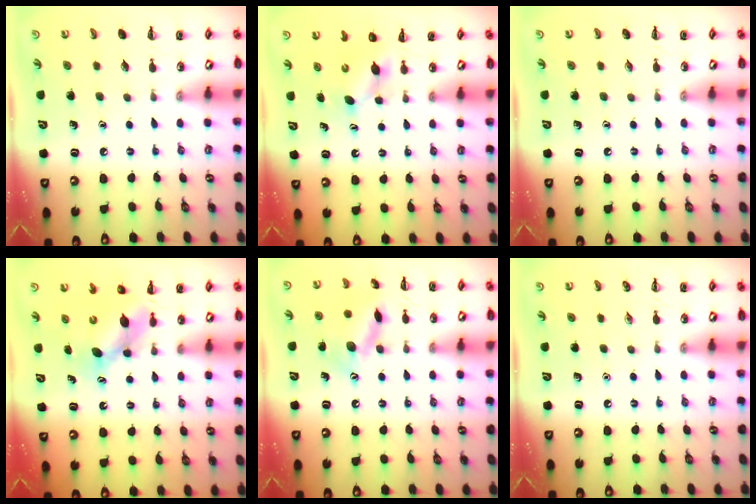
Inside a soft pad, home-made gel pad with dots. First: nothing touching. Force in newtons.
{"total": 4.0, "press": 3.8, "slide": 1.1}
{"total": 0.0}
{"total": 6.1, "press": 6.0, "slide": 0.9}
{"total": 12.4, "press": 12.4, "slide": 0.8}
{"total": 0.0}